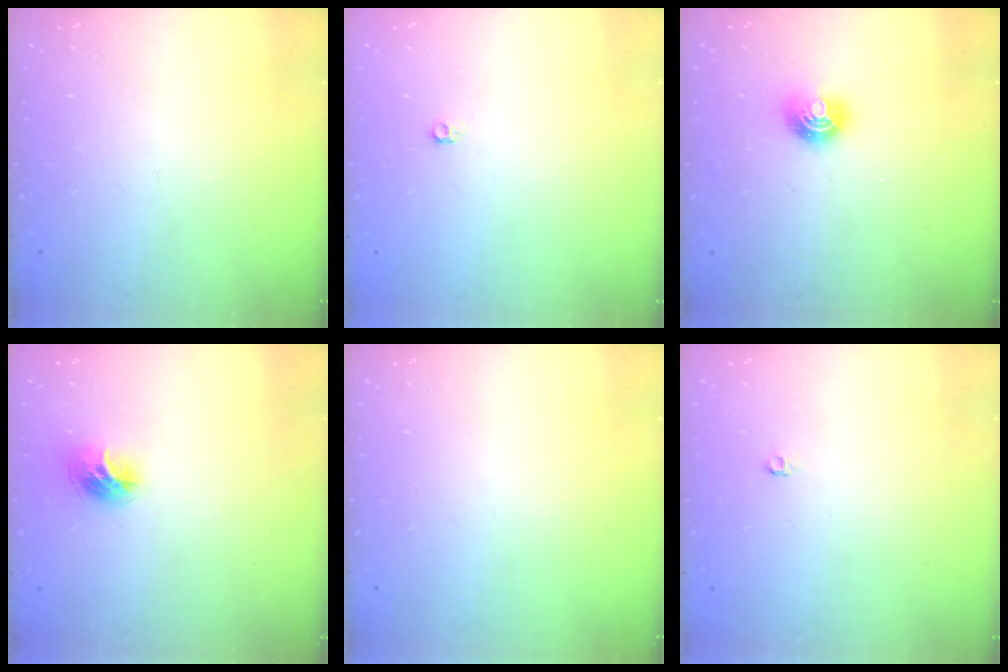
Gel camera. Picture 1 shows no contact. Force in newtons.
{"total": 3.6, "press": 3.5, "slide": 0.6}
{"total": 6.6, "press": 6.6, "slide": 0.5}
{"total": 9.5, "press": 9.5, "slide": 0.4}
{"total": 0.0}
{"total": 3.3, "press": 3.3, "slide": 0.3}